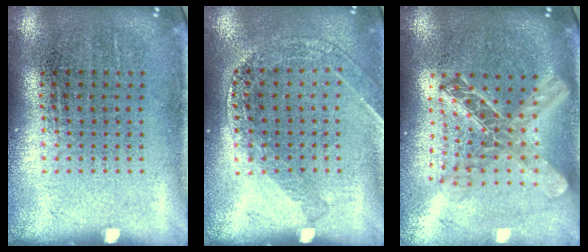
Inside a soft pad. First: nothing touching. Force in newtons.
{"total": 1.3, "press": 1.3, "slide": 0.1}
{"total": 2.2, "press": 1.8, "slide": 1.2}